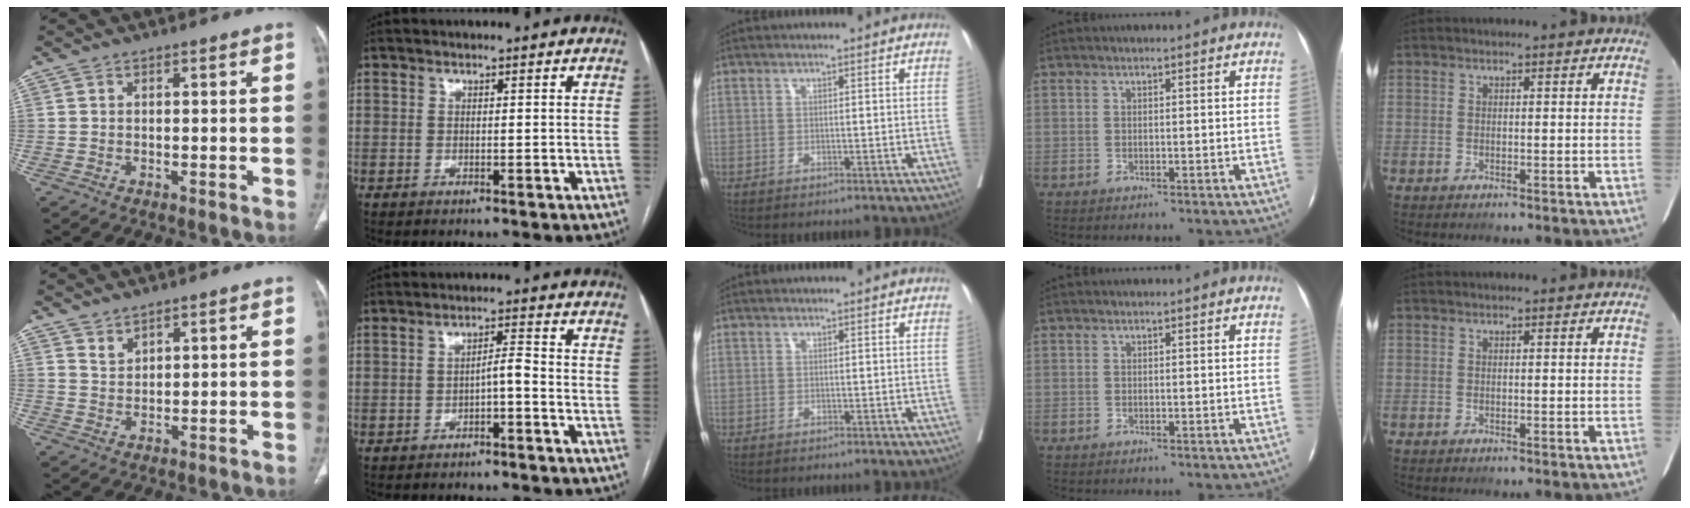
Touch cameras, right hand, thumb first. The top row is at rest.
{"thumb": {"total": 2.1, "force": [1.9, 0.6, 0.6], "torque": [-0.004, -0.014, 0.039]}, "index": {"total": 2.7, "force": [-1.4, 0.3, 2.3], "torque": [-0.037, 0.006, -0.021]}}